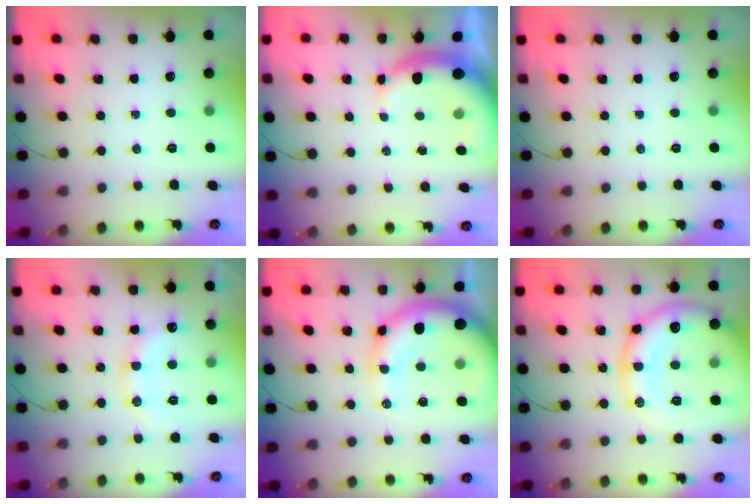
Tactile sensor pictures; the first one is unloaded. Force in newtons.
{"total": 7.3, "press": 7.2, "slide": 1.2}
{"total": 0.0}
{"total": 13.5, "press": 13.4, "slide": 1.1}
{"total": 15.5, "press": 15.2, "slide": 3.2}
{"total": 16.5, "press": 16.3, "slide": 2.4}